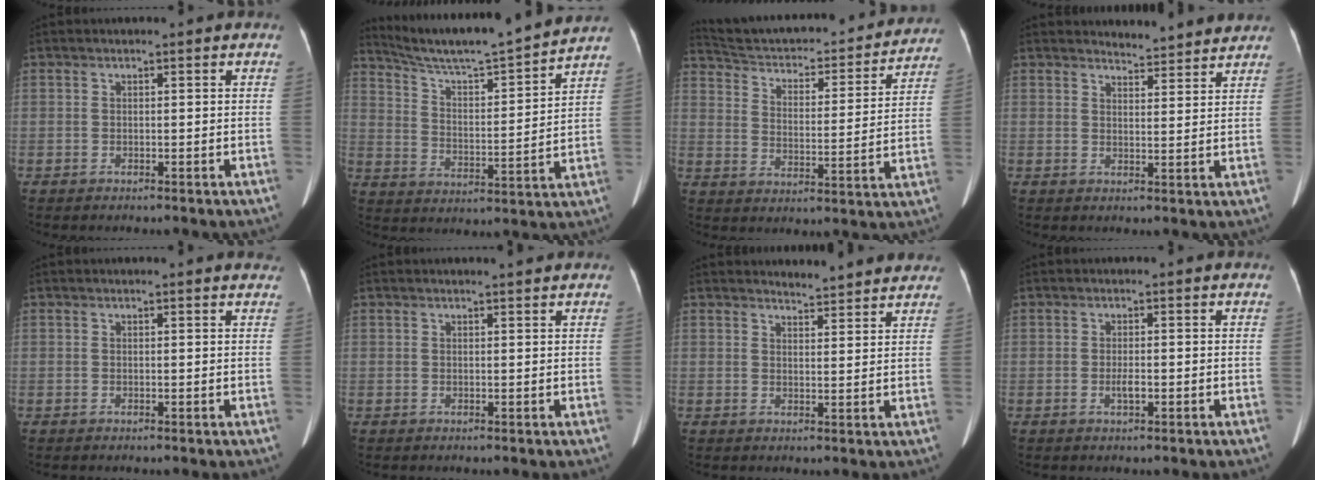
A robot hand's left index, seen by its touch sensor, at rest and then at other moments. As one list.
[{"total": 15.8, "force": [14.8, -1.5, 5.4], "torque": [-0.104, -0.013, 0.230]}, {"total": 24.6, "force": [22.7, 5.3, 8.0], "torque": [-0.133, -0.016, 0.304]}, {"total": 5.4, "force": [5.4, 0.6, 0.1], "torque": [-0.012, 0.006, 0.063]}, {"total": 1.9, "force": [1.8, 0.2, 0.4], "torque": [-0.010, -0.005, 0.003]}, {"total": 1.2, "force": [1.1, -0.2, 0.3], "torque": [-0.011, -0.003, 0.018]}, {"total": 5.9, "force": [5.8, 0.6, 0.7], "torque": [-0.015, 0.005, 0.061]}, {"total": 1.5, "force": [-0.4, 0.3, 1.4], "torque": [-0.029, -0.001, -0.006]}]